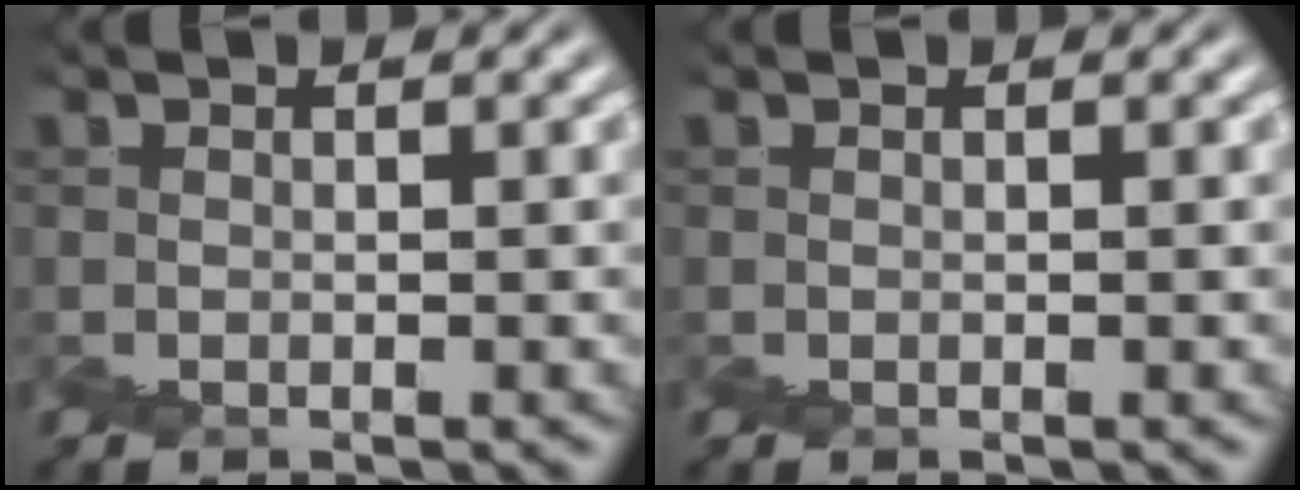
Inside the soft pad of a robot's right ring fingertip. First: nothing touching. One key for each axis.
{"total": 0.0}